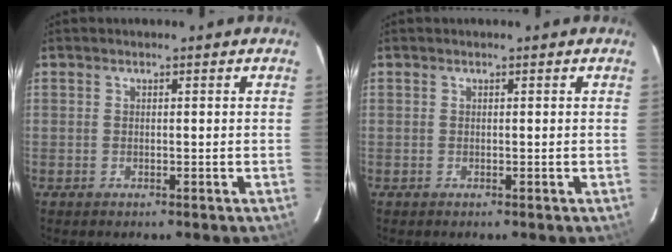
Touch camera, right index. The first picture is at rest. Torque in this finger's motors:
{"motor_torque": [0.00, 0.00, 0.00, 0.00]}